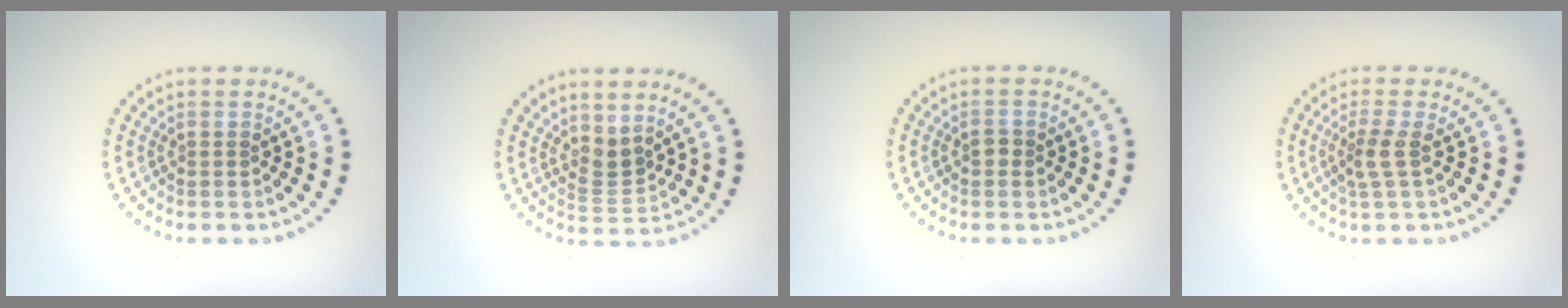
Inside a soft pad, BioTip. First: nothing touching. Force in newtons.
{"total": 2.2, "press": 1.5, "slide": 1.6}
{"total": 0.9, "press": 0.9, "slide": 0.1}
{"total": 1.9, "press": 1.5, "slide": 1.2}